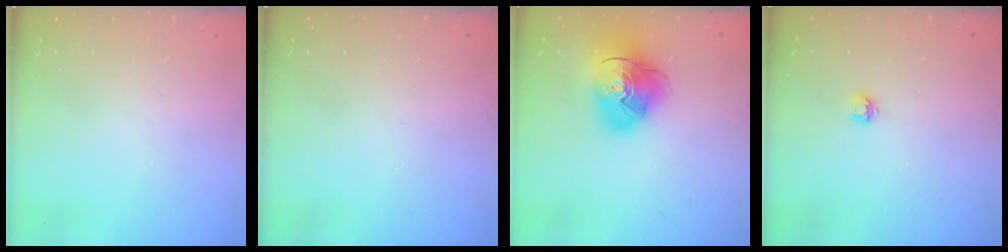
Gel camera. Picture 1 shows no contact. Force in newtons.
{"total": 0.0}
{"total": 17.9, "press": 17.8, "slide": 2.3}
{"total": 3.7, "press": 3.7, "slide": 0.5}